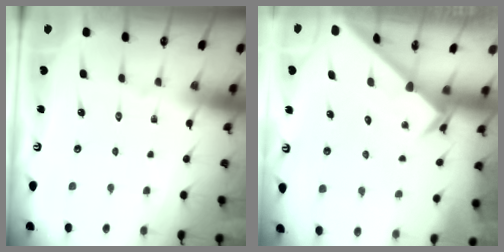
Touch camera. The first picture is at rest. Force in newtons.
{"total": 2.4, "press": 2.4, "slide": 0.2}